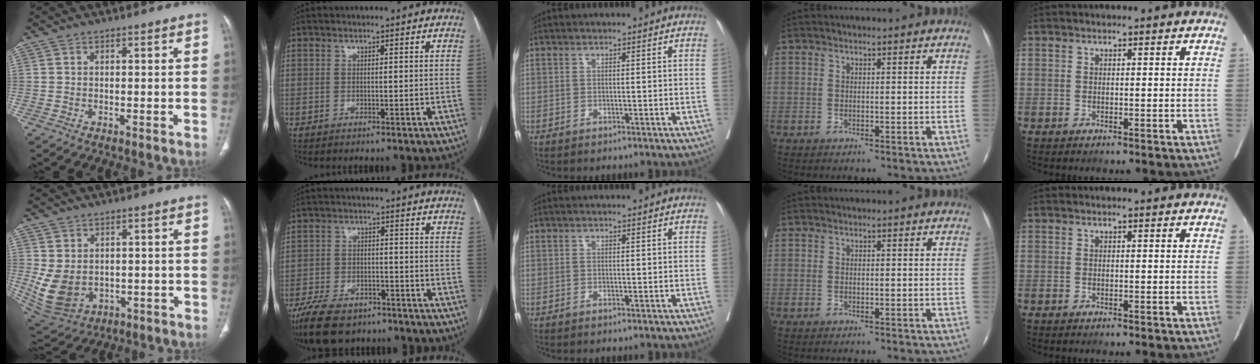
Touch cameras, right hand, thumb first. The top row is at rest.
{"thumb": {"total": 9.9, "force": [-0.5, 7.8, 6.0], "torque": [-0.111, -0.006, 0.023]}, "index": {"total": 13.1, "force": [-9.7, 6.0, 6.5], "torque": [-0.129, -0.009, -0.154]}}